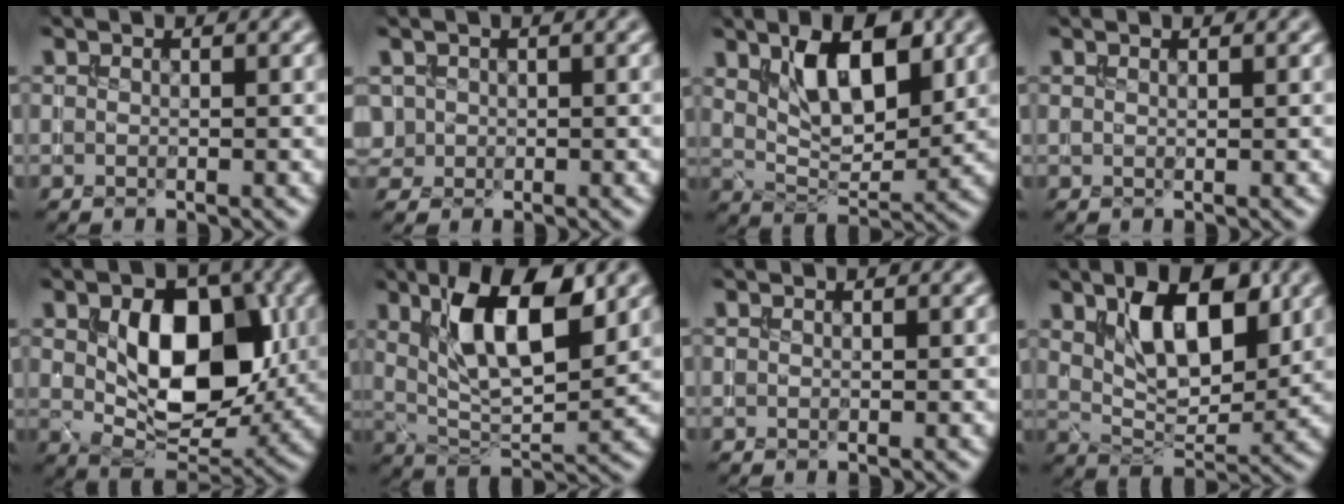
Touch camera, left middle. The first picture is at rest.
{"total": 1.4, "force": [0.2, 1.4, 0.2], "torque": [0.001, -0.003, 0.005]}
{"total": 7.1, "force": [2.8, 3.3, 5.7], "torque": [-0.099, -0.002, 0.047]}
{"total": 0.5, "force": [0.4, 0.1, 0.3], "torque": [-0.004, -0.001, 0.005]}
{"total": 9.4, "force": [1.4, 5.6, 7.4], "torque": [-0.124, -0.010, 0.026]}
{"total": 8.9, "force": [3.4, 3.3, 7.5], "torque": [-0.133, -0.005, 0.058]}
{"total": 0.0}
{"total": 7.9, "force": [3.0, 3.9, 6.2], "torque": [-0.105, -0.003, 0.051]}